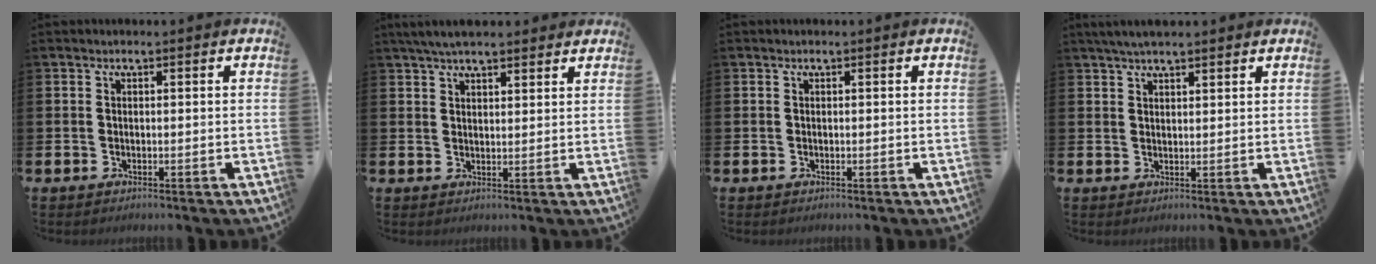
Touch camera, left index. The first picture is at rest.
{"total": 4.3, "force": [3.9, 1.0, 1.5], "torque": [-0.031, -0.008, 0.072]}
{"total": 0.0}
{"total": 3.4, "force": [2.9, 0.7, 1.5], "torque": [-0.028, -0.002, 0.053]}